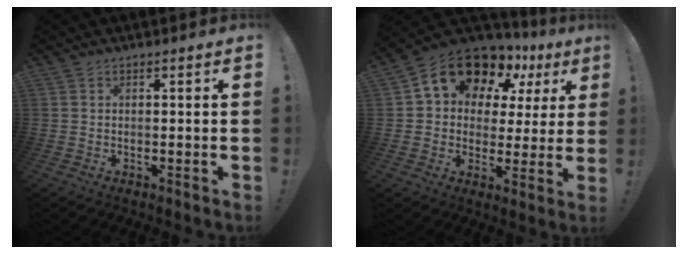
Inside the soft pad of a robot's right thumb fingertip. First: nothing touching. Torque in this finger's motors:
{"motor_torque": [0.84, 2.39, 1.15, -0.40, 0.43]}